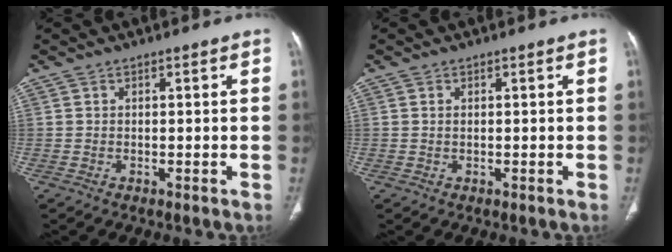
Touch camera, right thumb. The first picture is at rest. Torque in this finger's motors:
{"motor_torque": [-0.07, -0.15, -0.35, 0.22, 0.00]}